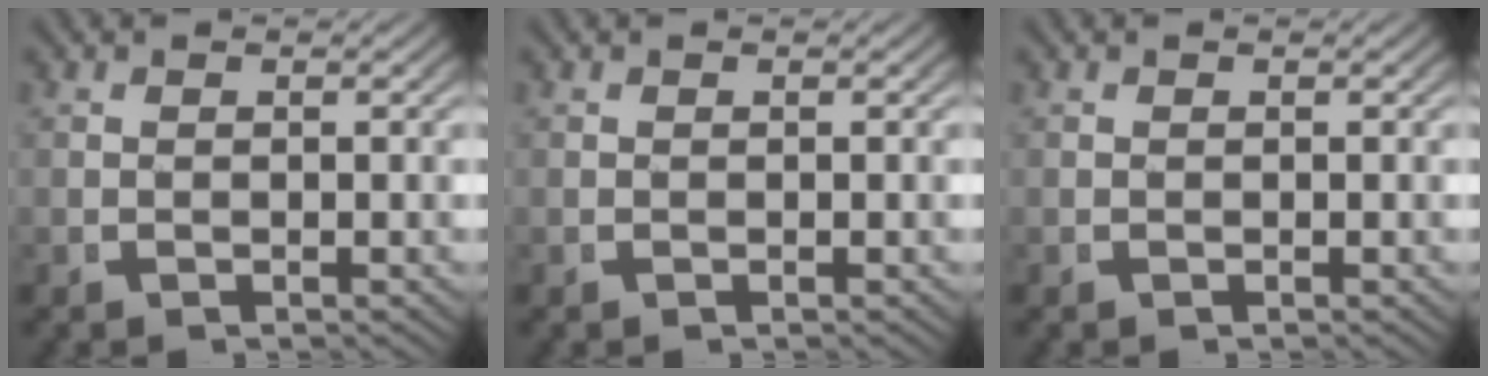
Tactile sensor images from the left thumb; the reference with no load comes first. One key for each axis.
{"total": 0.0}
{"total": 0.0}